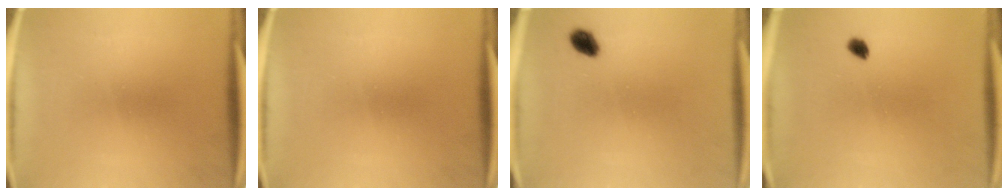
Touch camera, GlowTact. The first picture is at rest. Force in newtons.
{"total": 0.0}
{"total": 2.8}
{"total": 1.7}